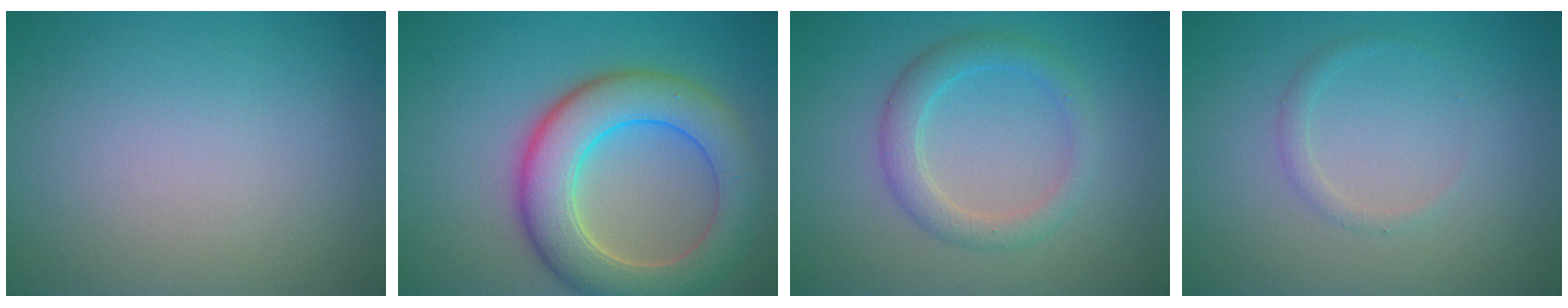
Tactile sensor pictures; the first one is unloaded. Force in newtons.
{"total": 8.4, "press": 8.3, "slide": 0.5}
{"total": 3.0, "press": 3.0, "slide": 0.2}
{"total": 1.0, "press": 1.0, "slide": 0.0}